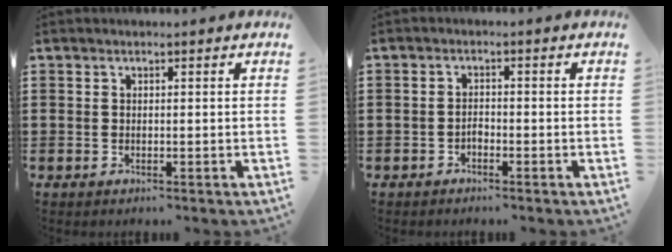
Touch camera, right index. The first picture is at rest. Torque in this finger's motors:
{"motor_torque": [1.85, 0.29, 0.04, -0.06]}